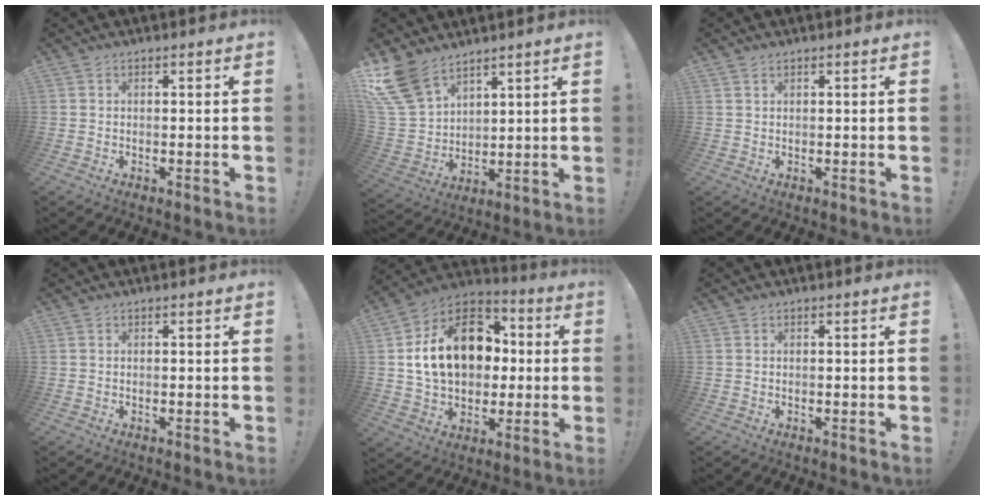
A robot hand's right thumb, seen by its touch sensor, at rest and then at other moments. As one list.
[{"total": 13.6, "force": [9.7, 7.6, 5.8], "torque": [-0.140, -0.062, 0.188]}, {"total": 0.7, "force": [-0.3, -0.5, -0.3], "torque": [0.003, 0.005, -0.006]}, {"total": 0.0}, {"total": 21.1, "force": [3.1, 15.2, 14.3], "torque": [-0.218, 0.011, 0.073]}, {"total": 0.0}]